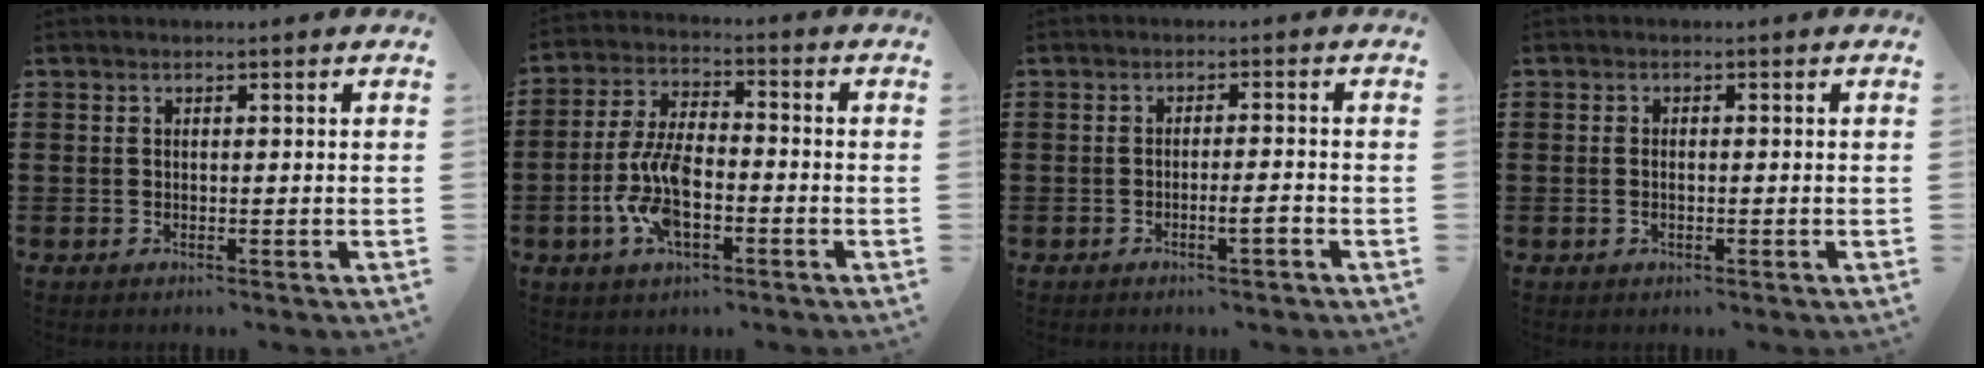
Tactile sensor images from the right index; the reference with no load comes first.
{"total": 9.5, "force": [-2.7, 4.5, 7.9], "torque": [-0.181, 0.000, -0.054]}
{"total": 2.6, "force": [-1.3, 0.2, 2.3], "torque": [-0.039, 0.001, -0.024]}
{"total": 1.2, "force": [-0.2, 0.5, 1.1], "torque": [-0.022, 0.001, -0.004]}